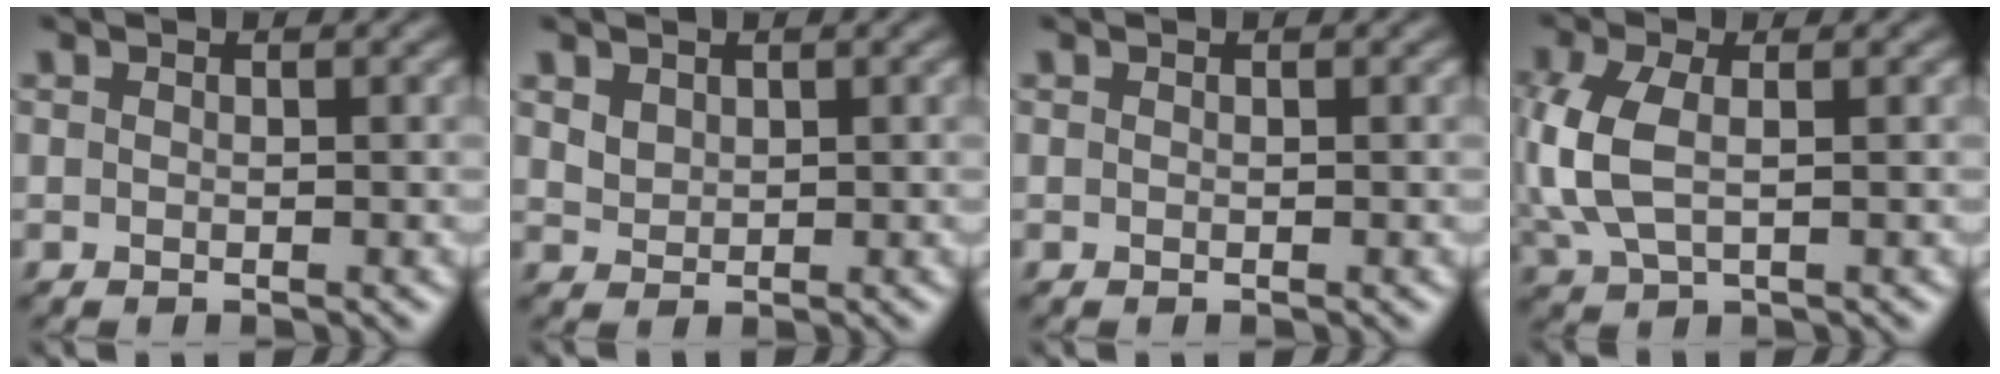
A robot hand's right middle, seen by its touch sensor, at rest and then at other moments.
{"total": 1.4, "force": [0.9, 0.9, 0.5], "torque": [-0.013, 0.000, 0.021]}
{"total": 0.0}
{"total": 5.5, "force": [0.1, 3.1, 4.5], "torque": [-0.125, 0.001, 0.002]}